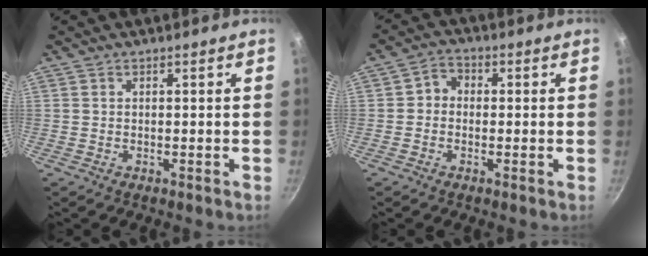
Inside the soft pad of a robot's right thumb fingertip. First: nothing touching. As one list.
[{"total": 3.6, "force": [-0.2, 3.1, 1.8], "torque": [-0.013, 0.011, -0.018]}]